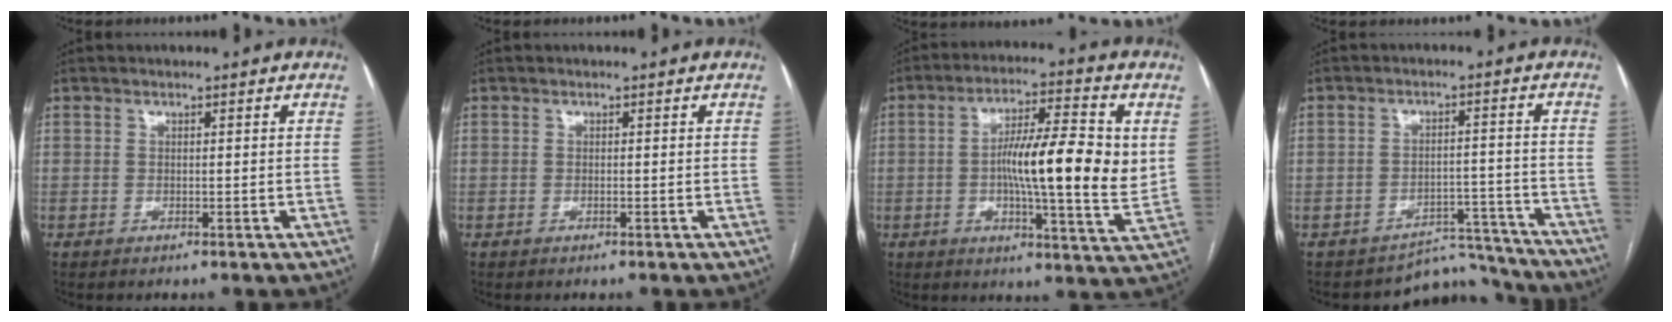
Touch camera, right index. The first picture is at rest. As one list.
[{"total": 0.0}, {"total": 14.7, "force": [1.1, 2.1, 14.5], "torque": [-0.235, 0.007, 0.006]}, {"total": 7.4, "force": [-7.0, 2.1, -1.4], "torque": [0.035, 0.046, -0.093]}]